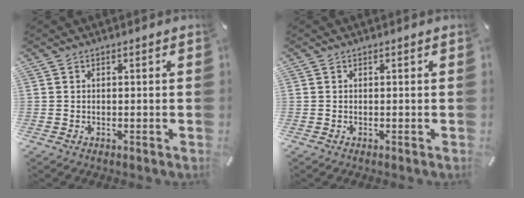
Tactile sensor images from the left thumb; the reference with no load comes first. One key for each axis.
{"total": 0.0}